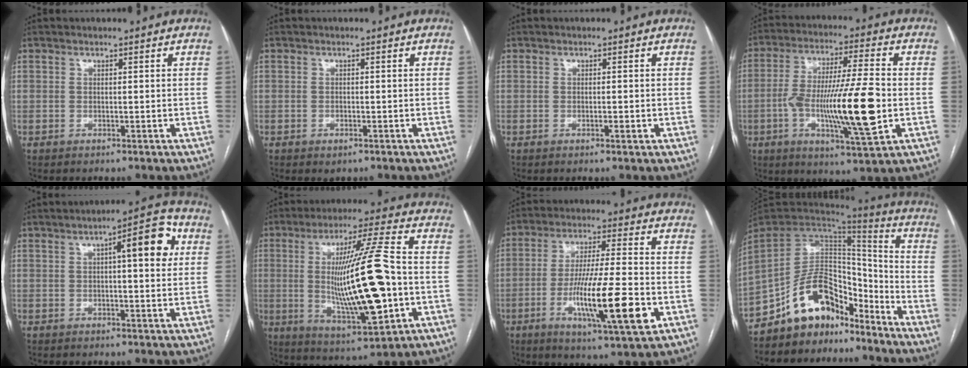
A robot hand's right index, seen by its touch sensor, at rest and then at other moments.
{"total": 1.0, "force": [-0.6, 0.6, 0.5], "torque": [-0.006, 0.000, -0.003]}
{"total": 1.0, "force": [-0.4, 0.1, 0.9], "torque": [-0.020, -0.001, -0.005]}
{"total": 16.5, "force": [-3.2, 1.5, 16.2], "torque": [-0.288, -0.007, -0.053]}
{"total": 8.5, "force": [2.4, 1.9, 7.9], "torque": [-0.107, 0.022, 0.028]}
{"total": 19.4, "force": [-1.8, 1.6, 19.3], "torque": [-0.351, -0.009, -0.022]}
{"total": 16.2, "force": [-5.1, 1.3, 15.4], "torque": [-0.275, -0.020, -0.082]}
{"total": 13.4, "force": [-10.3, 6.6, 5.5], "torque": [-0.098, 0.051, -0.183]}